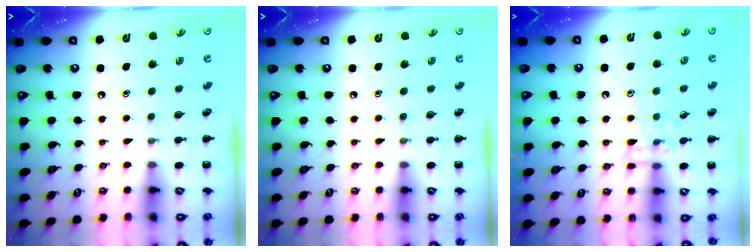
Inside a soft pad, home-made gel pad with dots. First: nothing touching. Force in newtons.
{"total": 0.0}
{"total": 8.8, "press": 8.8, "slide": 0.9}